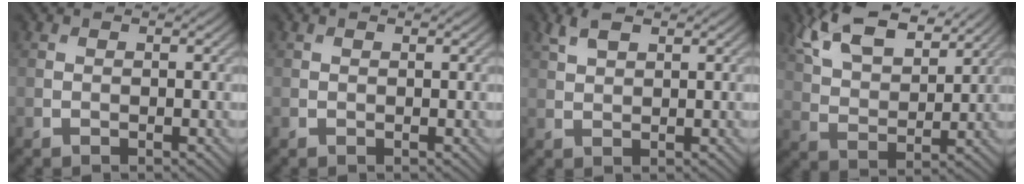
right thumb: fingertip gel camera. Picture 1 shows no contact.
{"total": 0.0}
{"total": 2.9, "force": [1.8, 1.2, 2.0], "torque": [-0.051, 0.007, 0.040]}
{"total": 11.4, "force": [7.7, 4.6, 7.0], "torque": [-0.161, 0.009, 0.139]}